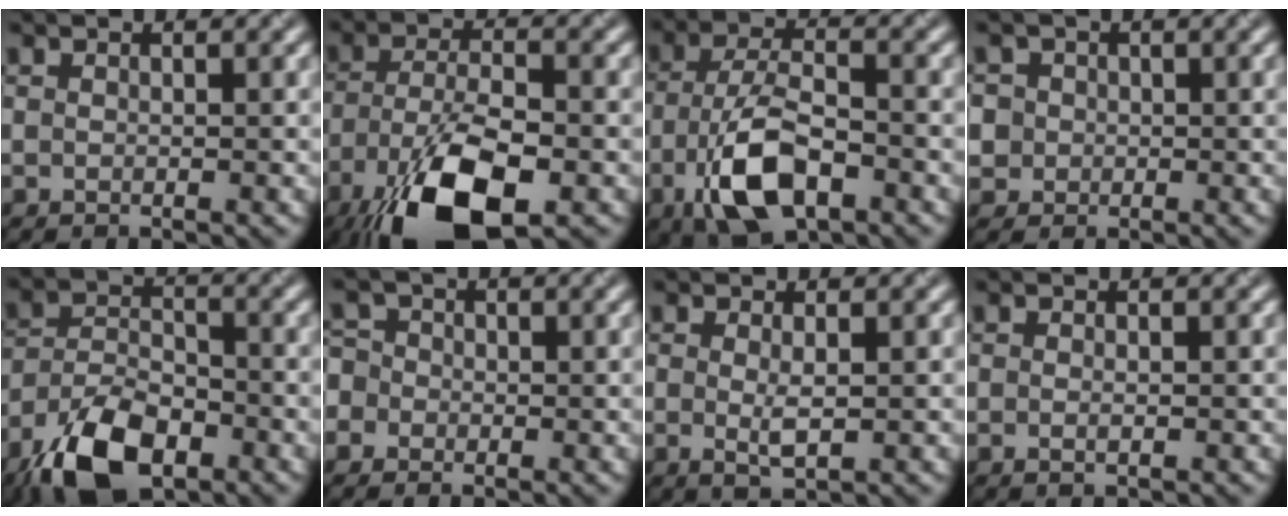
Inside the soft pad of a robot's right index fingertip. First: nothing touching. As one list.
[{"total": 12.2, "force": [-6.7, 4.7, 9.0], "torque": [-0.188, -0.018, -0.124]}, {"total": 7.8, "force": [-3.5, 3.4, 6.2], "torque": [-0.125, -0.001, -0.072]}, {"total": 4.3, "force": [0.7, 4.0, 1.4], "torque": [-0.029, 0.031, -0.003]}, {"total": 8.5, "force": [-5.5, 3.8, 5.3], "torque": [-0.103, -0.006, -0.111]}, {"total": 3.6, "force": [-0.8, 3.3, 1.1], "torque": [-0.013, 0.022, -0.048]}, {"total": 1.8, "force": [0.0, 0.3, 1.7], "torque": [-0.034, -0.005, 0.002]}, {"total": 0.7, "force": [-0.1, 0.1, 0.7], "torque": [-0.013, -0.003, -0.002]}]